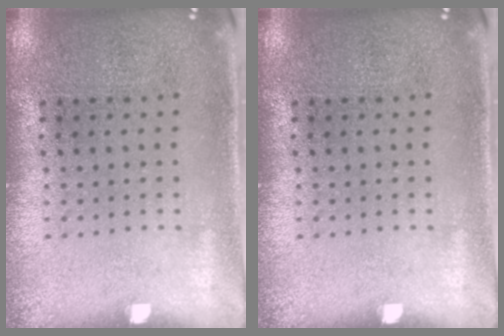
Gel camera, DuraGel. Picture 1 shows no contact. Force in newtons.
{"total": 0.0}